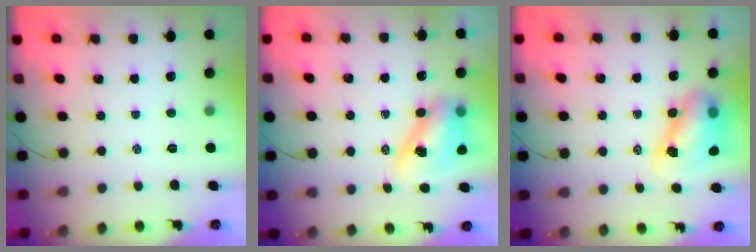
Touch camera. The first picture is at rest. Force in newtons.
{"total": 10.4, "press": 10.1, "slide": 2.6}
{"total": 8.9, "press": 8.6, "slide": 2.0}